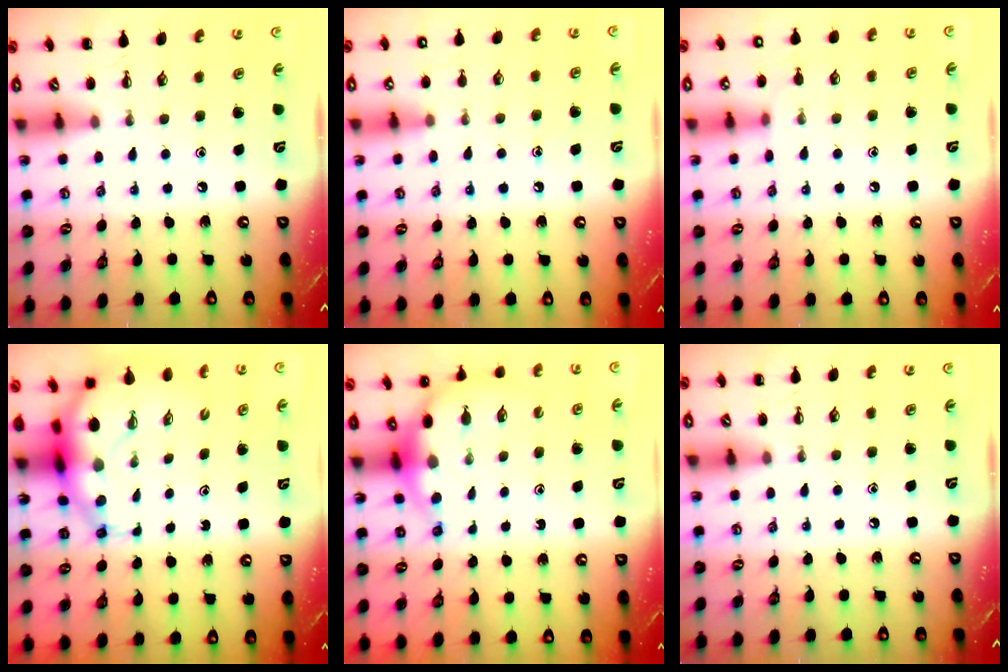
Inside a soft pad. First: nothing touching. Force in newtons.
{"total": 9.6, "press": 9.3, "slide": 2.5}
{"total": 7.8, "press": 7.5, "slide": 2.1}
{"total": 7.2, "press": 7.0, "slide": 1.9}
{"total": 6.6, "press": 6.4, "slide": 1.6}
{"total": 0.0}